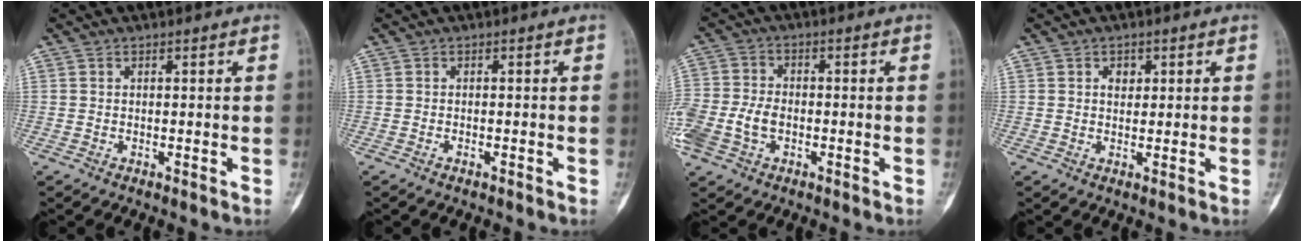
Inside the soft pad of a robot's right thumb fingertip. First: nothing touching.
{"total": 0.7, "force": [-0.5, 0.4, 0.3], "torque": [-0.004, 0.004, -0.009]}
{"total": 10.9, "force": [-3.2, 7.7, 7.0], "torque": [-0.168, 0.018, -0.059]}
{"total": 2.3, "force": [0.7, 1.8, 1.1], "torque": [0.000, -0.001, 0.009]}